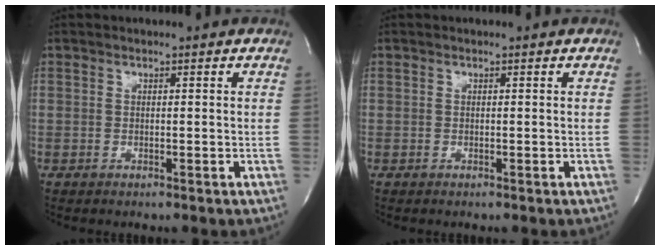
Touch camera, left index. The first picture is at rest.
{"total": 0.0}